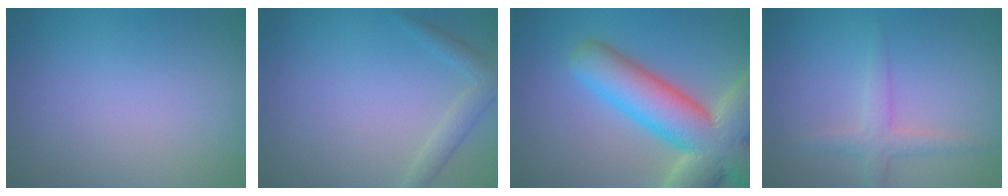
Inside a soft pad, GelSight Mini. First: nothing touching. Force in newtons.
{"total": 2.0, "press": 2.0, "slide": 0.1}
{"total": 12.3, "press": 12.2, "slide": 1.0}
{"total": 2.2, "press": 2.2, "slide": 0.1}